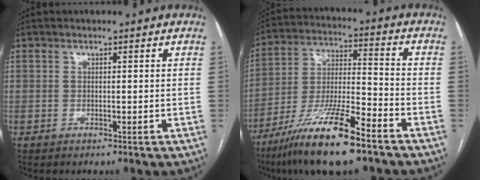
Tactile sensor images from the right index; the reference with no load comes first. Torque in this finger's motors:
{"motor_torque": [1.16, -0.97, 0.96, 0.21]}